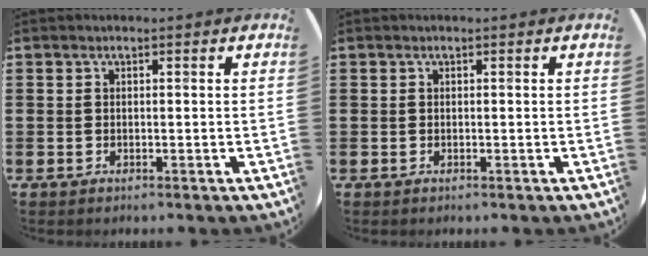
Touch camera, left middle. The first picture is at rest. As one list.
[{"total": 0.0}]